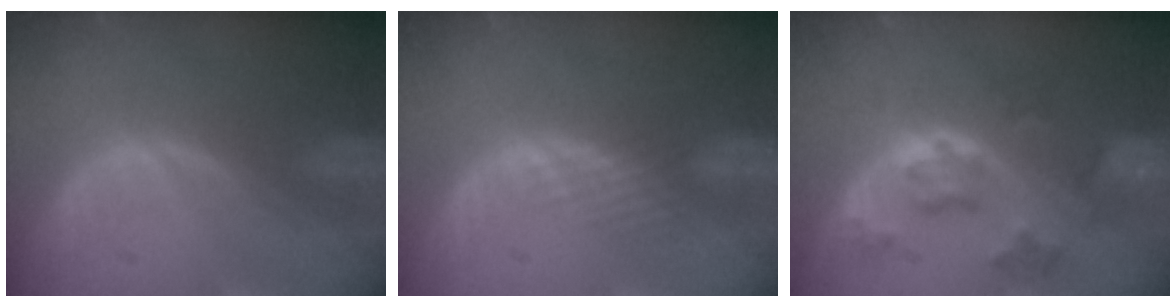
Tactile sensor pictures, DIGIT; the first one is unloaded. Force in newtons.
{"total": 1.8, "press": 1.8, "slide": 0.2}
{"total": 7.5, "press": 6.6, "slide": 3.6}